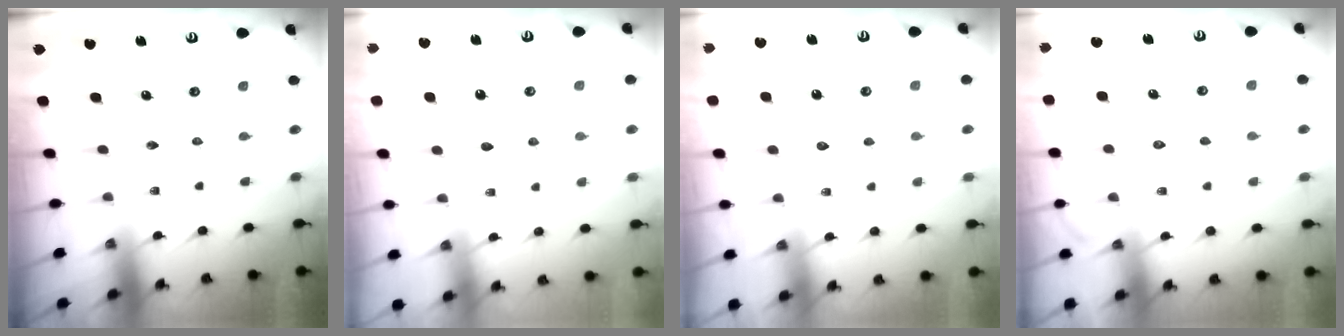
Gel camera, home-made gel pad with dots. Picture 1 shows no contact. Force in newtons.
{"total": 3.1, "press": 3.1, "slide": 0.3}
{"total": 2.9, "press": 2.9, "slide": 0.2}
{"total": 6.1, "press": 6.0, "slide": 0.8}